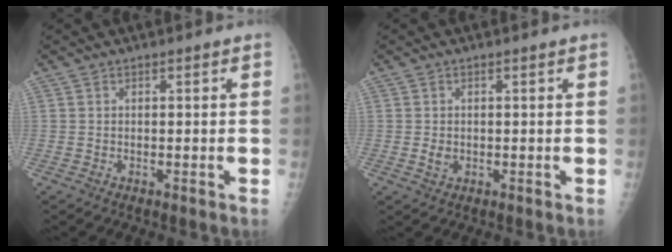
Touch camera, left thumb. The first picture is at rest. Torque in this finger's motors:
{"motor_torque": [-0.36, -0.16, 0.07, 0.00, 0.01]}